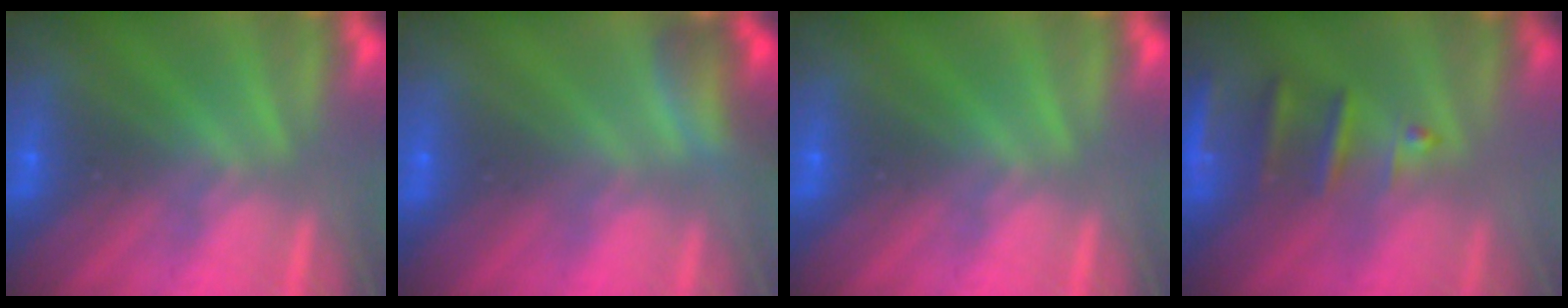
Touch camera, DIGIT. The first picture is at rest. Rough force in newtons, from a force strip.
{"total": 2.7}
{"total": 0.0}
{"total": 2.6}